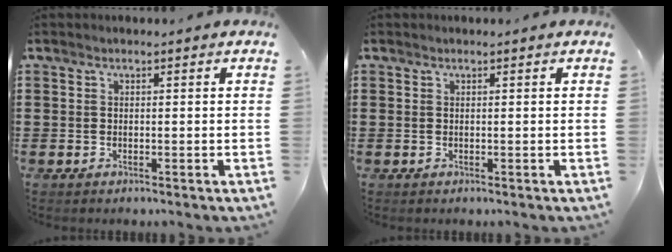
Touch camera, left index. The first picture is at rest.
{"total": 0.0}